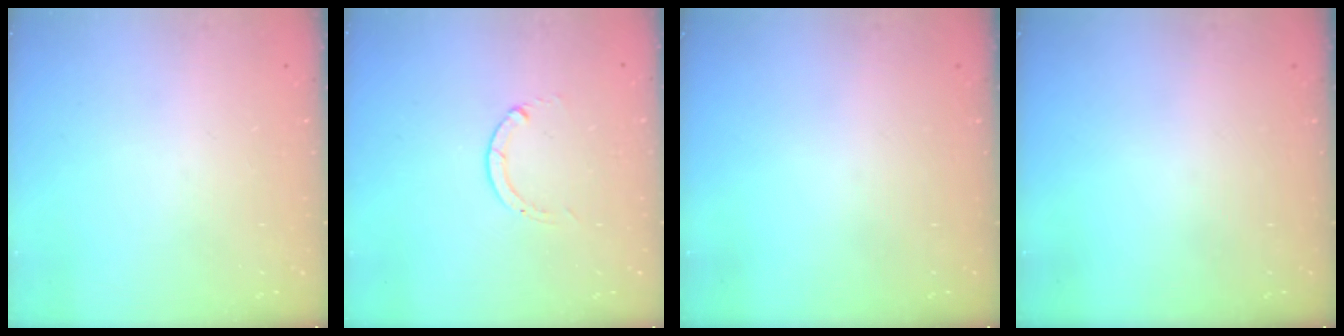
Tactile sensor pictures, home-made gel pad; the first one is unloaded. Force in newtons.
{"total": 0.0}
{"total": 0.0}
{"total": 0.0}